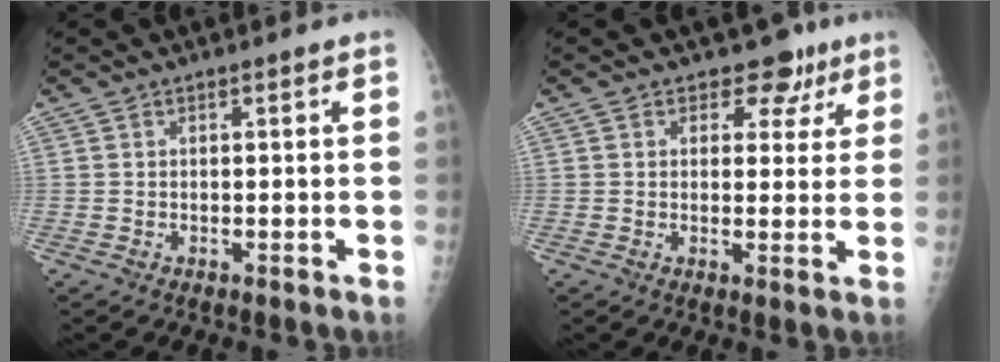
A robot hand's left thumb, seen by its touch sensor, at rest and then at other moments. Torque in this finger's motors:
{"motor_torque": [0.15, 0.15, -0.52, -0.21, 0.03]}